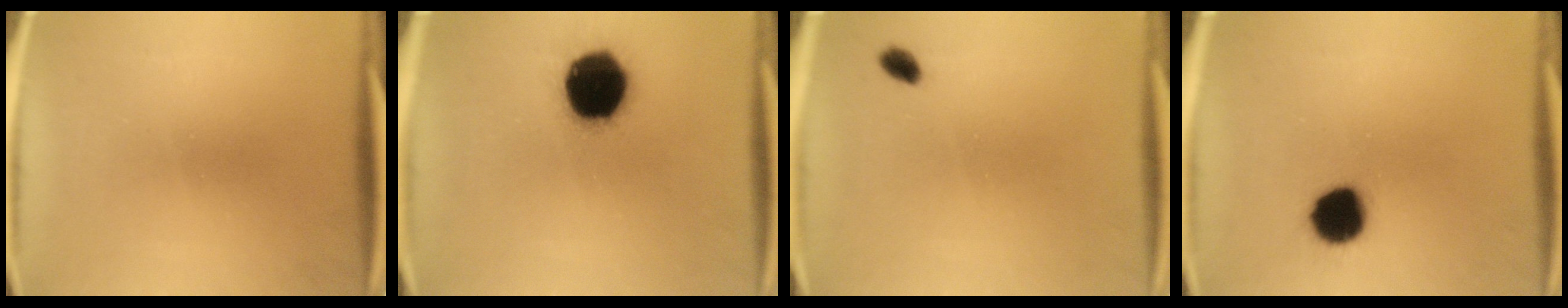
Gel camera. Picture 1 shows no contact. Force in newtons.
{"total": 19.1}
{"total": 1.9}
{"total": 10.1}